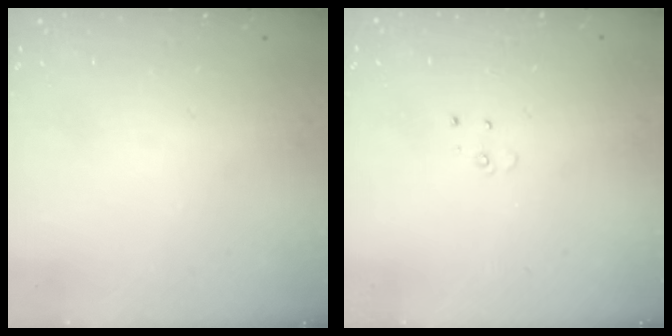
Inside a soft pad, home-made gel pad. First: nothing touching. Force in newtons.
{"total": 3.0, "press": 2.9, "slide": 0.3}